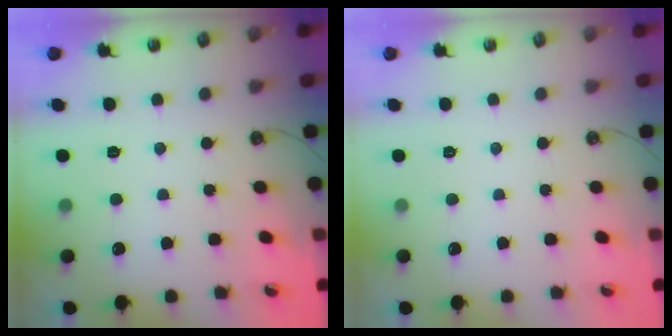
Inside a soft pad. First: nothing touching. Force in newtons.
{"total": 0.0}